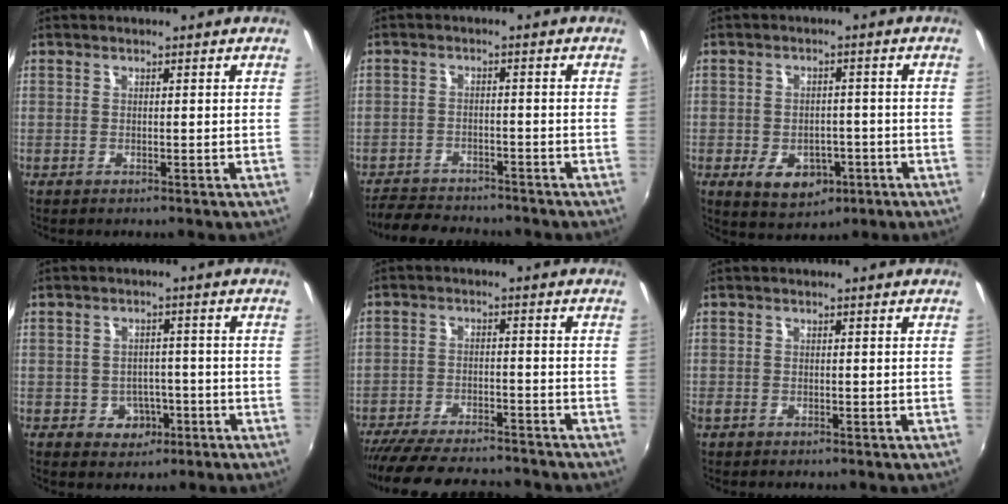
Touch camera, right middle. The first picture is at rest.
{"total": 7.8, "force": [-7.2, 2.6, 1.8], "torque": [-0.064, 0.001, -0.114]}
{"total": 8.0, "force": [-3.5, 5.6, 4.6], "torque": [-0.096, -0.006, -0.043]}
{"total": 4.9, "force": [-2.0, 4.2, 1.4], "torque": [-0.037, 0.007, -0.017]}
{"total": 16.6, "force": [-14.7, 3.8, 6.9], "torque": [-0.146, -0.023, -0.223]}
{"total": 1.1, "force": [-0.7, 0.8, 0.4], "torque": [-0.009, -0.003, -0.014]}